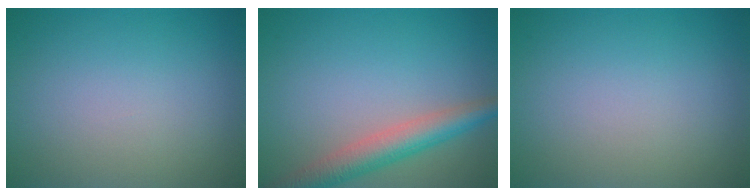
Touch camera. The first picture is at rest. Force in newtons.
{"total": 4.6, "press": 4.6, "slide": 0.2}
{"total": 0.0}